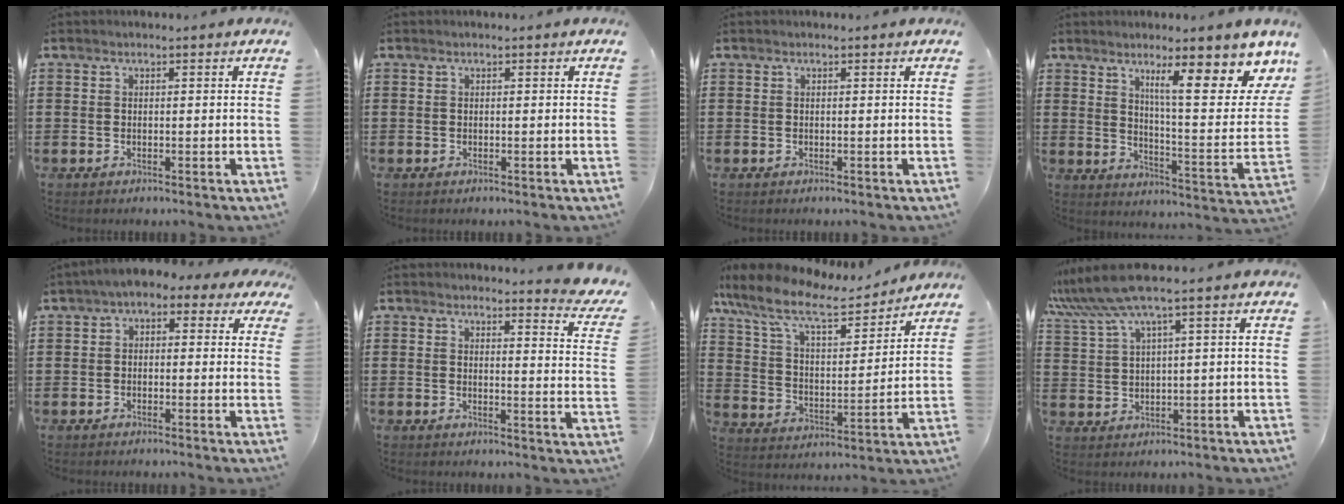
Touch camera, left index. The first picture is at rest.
{"total": 0.0}
{"total": 0.0}
{"total": 13.0, "force": [8.1, 2.4, 9.8], "torque": [-0.160, -0.044, 0.126]}
{"total": 2.1, "force": [-0.8, 1.2, 1.5], "torque": [-0.031, 0.009, -0.023]}
{"total": 3.5, "force": [3.3, -0.2, 1.2], "torque": [-0.021, -0.022, 0.056]}
{"total": 10.5, "force": [8.6, 2.6, 5.4], "torque": [-0.140, -0.043, 0.146]}
{"total": 6.5, "force": [4.0, -0.1, 5.1], "torque": [-0.126, -0.018, 0.067]}